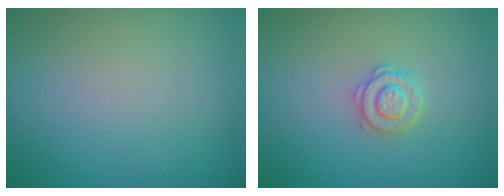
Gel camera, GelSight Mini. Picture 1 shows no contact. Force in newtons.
{"total": 2.6, "press": 2.5, "slide": 0.5}